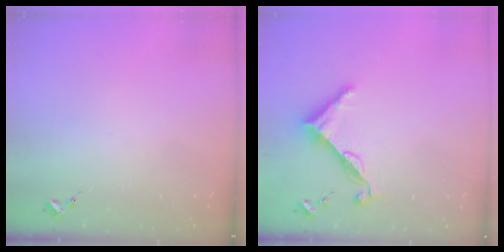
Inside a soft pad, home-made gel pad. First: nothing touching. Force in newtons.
{"total": 9.0, "press": 9.0, "slide": 0.6}